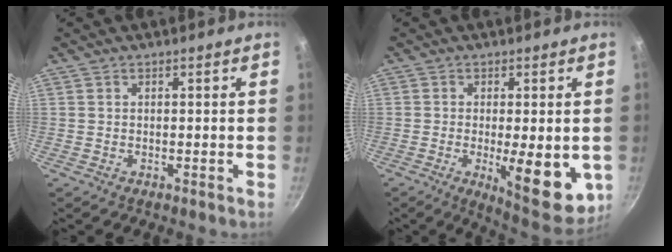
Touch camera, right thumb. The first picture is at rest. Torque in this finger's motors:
{"motor_torque": [-0.36, 0.69, 0.64, 0.59, 0.12]}